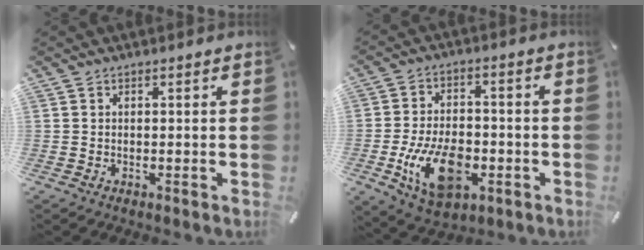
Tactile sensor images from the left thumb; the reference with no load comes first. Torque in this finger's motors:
{"motor_torque": [-0.39, 1.47, 1.18, 0.92, 0.17]}